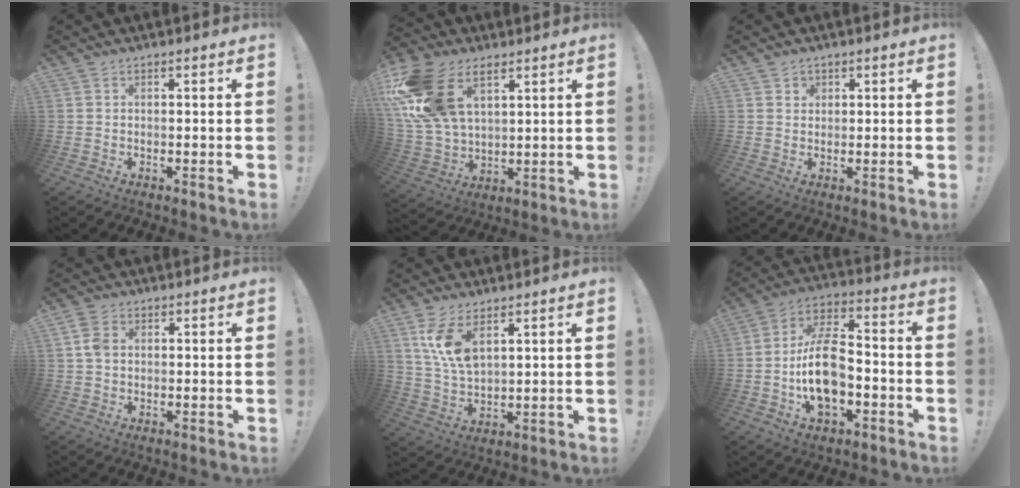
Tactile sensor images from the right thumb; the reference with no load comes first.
{"total": 20.0, "force": [9.1, 12.8, 12.4], "torque": [-0.254, -0.032, 0.177]}
{"total": 1.6, "force": [1.0, 1.3, 0.1], "torque": [0.005, -0.008, 0.015]}
{"total": 4.7, "force": [1.0, 3.4, 3.2], "torque": [-0.068, 0.008, 0.020]}
{"total": 10.1, "force": [5.2, 4.7, 7.3], "torque": [-0.148, -0.022, 0.093]}
{"total": 15.8, "force": [-3.7, 9.6, 12.0], "torque": [-0.232, 0.021, -0.065]}